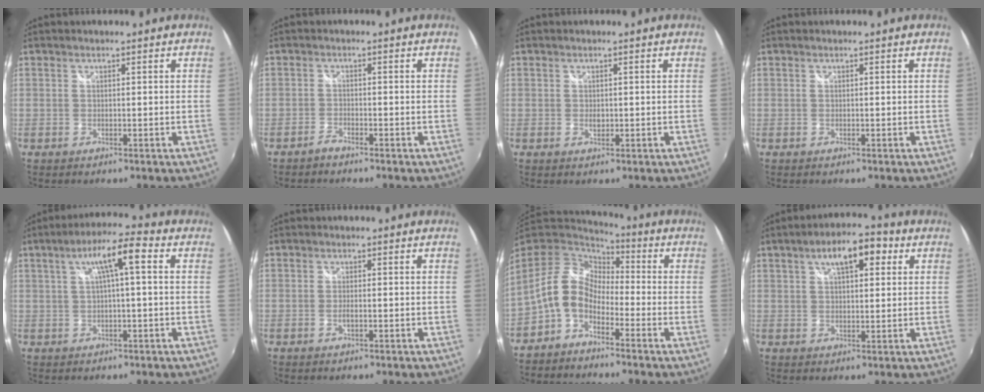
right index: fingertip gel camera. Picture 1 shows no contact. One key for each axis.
{"total": 1.6, "fx": -1.5, "fy": 0.3, "fz": 0.3, "tx": -0.014, "ty": -0.002, "tz": -0.032}
{"total": 1.1, "fx": -0.1, "fy": 0.9, "fz": 0.7, "tx": -0.010, "ty": -0.002, "tz": -0.001}
{"total": 0.0}
{"total": 7.8, "fx": 1.9, "fy": 1.1, "fz": 7.5, "tx": -0.130, "ty": 0.022, "tz": 0.034}
{"total": 1.4, "fx": -0.5, "fy": 0.4, "fz": 1.2, "tx": -0.025, "ty": -0.002, "tz": -0.008}
{"total": 9.6, "fx": -4.1, "fy": 6.2, "fz": 6.1, "tx": -0.125, "ty": 0.013, "tz": -0.088}
{"total": 9.3, "fx": 4.1, "fy": 3.9, "fz": 7.4, "tx": -0.120, "ty": 0.028, "tz": 0.063}